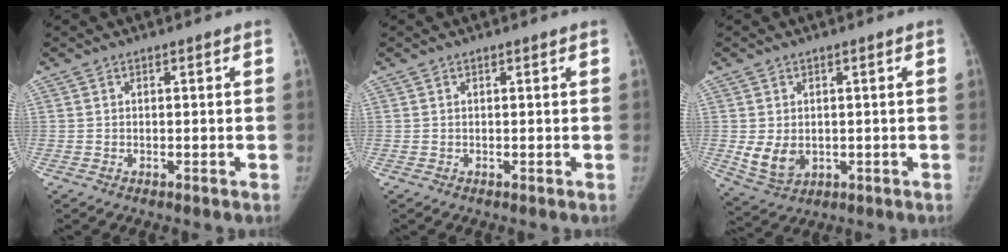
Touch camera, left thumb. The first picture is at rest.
{"total": 0.0}
{"total": 5.9, "force": [-0.3, 4.5, 3.9], "torque": [-0.058, -0.013, 0.011]}